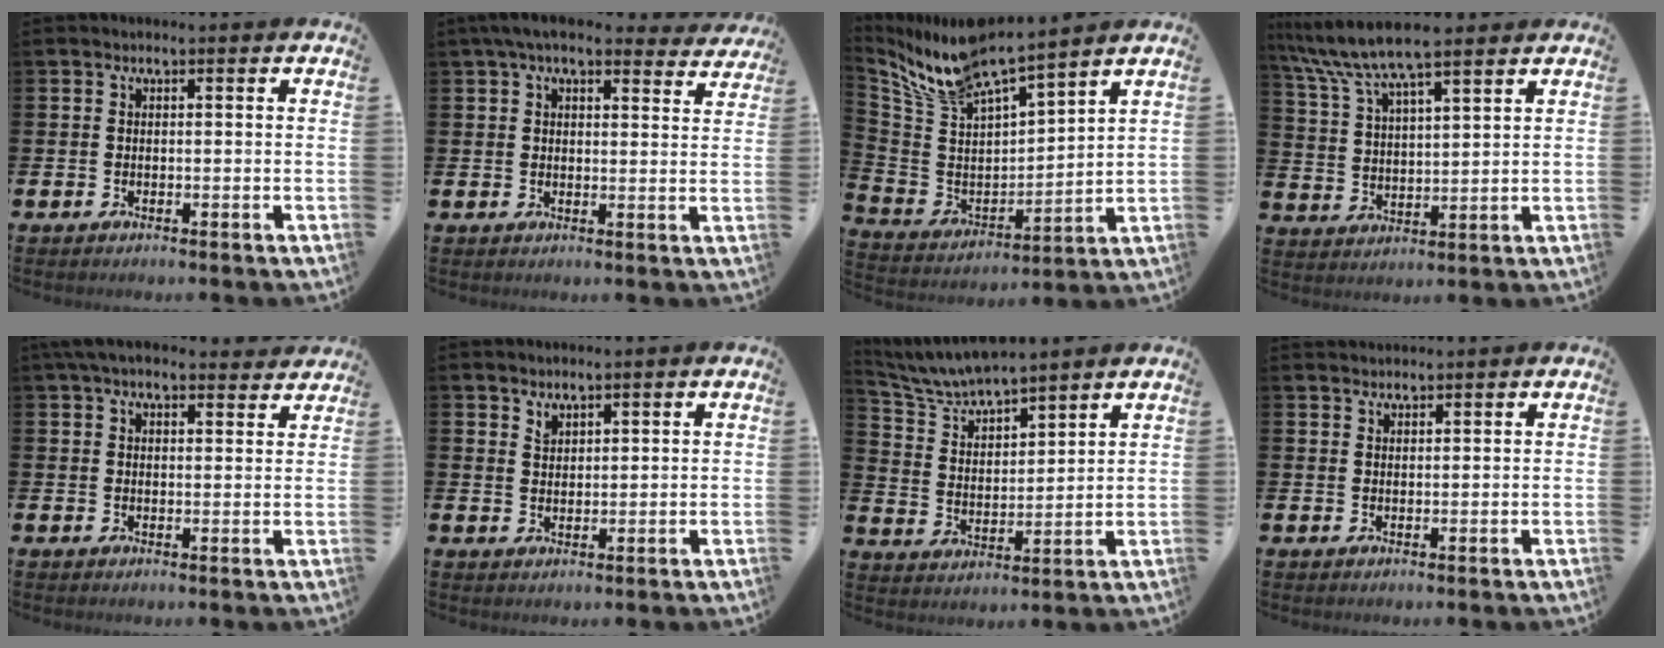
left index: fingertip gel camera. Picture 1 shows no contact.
{"total": 6.0, "force": [5.1, 1.7, 2.5], "torque": [-0.062, -0.011, 0.094]}
{"total": 9.4, "force": [8.8, 0.7, 3.1], "torque": [-0.099, -0.066, 0.151]}
{"total": 8.5, "force": [7.6, 1.1, 3.6], "torque": [-0.101, -0.022, 0.139]}
{"total": 5.2, "force": [4.7, 1.4, 1.7], "torque": [-0.044, -0.012, 0.088]}
{"total": 1.8, "force": [1.7, 0.6, 0.1], "torque": [0.013, -0.009, 0.029]}
{"total": 6.1, "force": [6.0, 0.4, 1.1], "torque": [-0.047, -0.040, 0.104]}
{"total": 1.8, "force": [1.8, 0.3, -0.1], "torque": [0.014, -0.009, 0.030]}